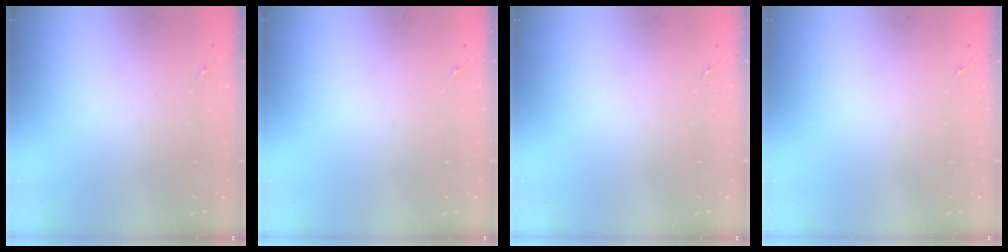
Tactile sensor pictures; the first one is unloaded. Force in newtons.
{"total": 0.0}
{"total": 0.0}
{"total": 0.0}